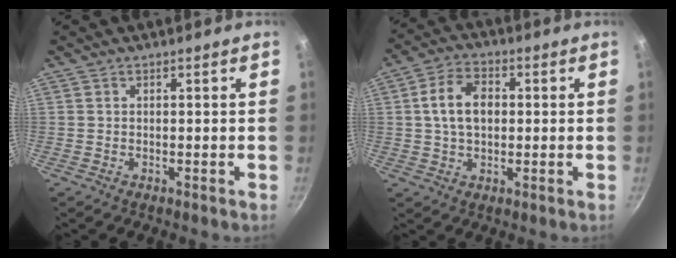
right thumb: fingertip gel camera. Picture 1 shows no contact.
{"total": 9.0, "force": [0.9, 6.1, 6.5], "torque": [-0.101, 0.017, 0.011]}